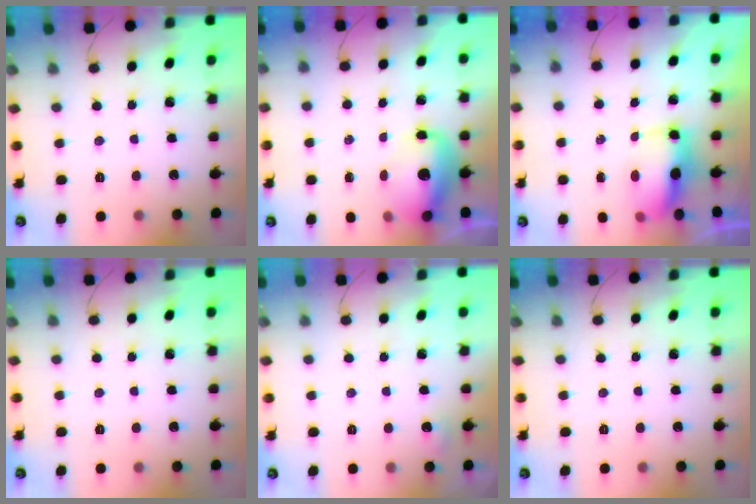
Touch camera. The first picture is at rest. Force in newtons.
{"total": 11.3, "press": 11.0, "slide": 2.7}
{"total": 7.4, "press": 7.3, "slide": 1.4}
{"total": 0.0}
{"total": 4.2, "press": 4.0, "slide": 1.4}
{"total": 0.0}